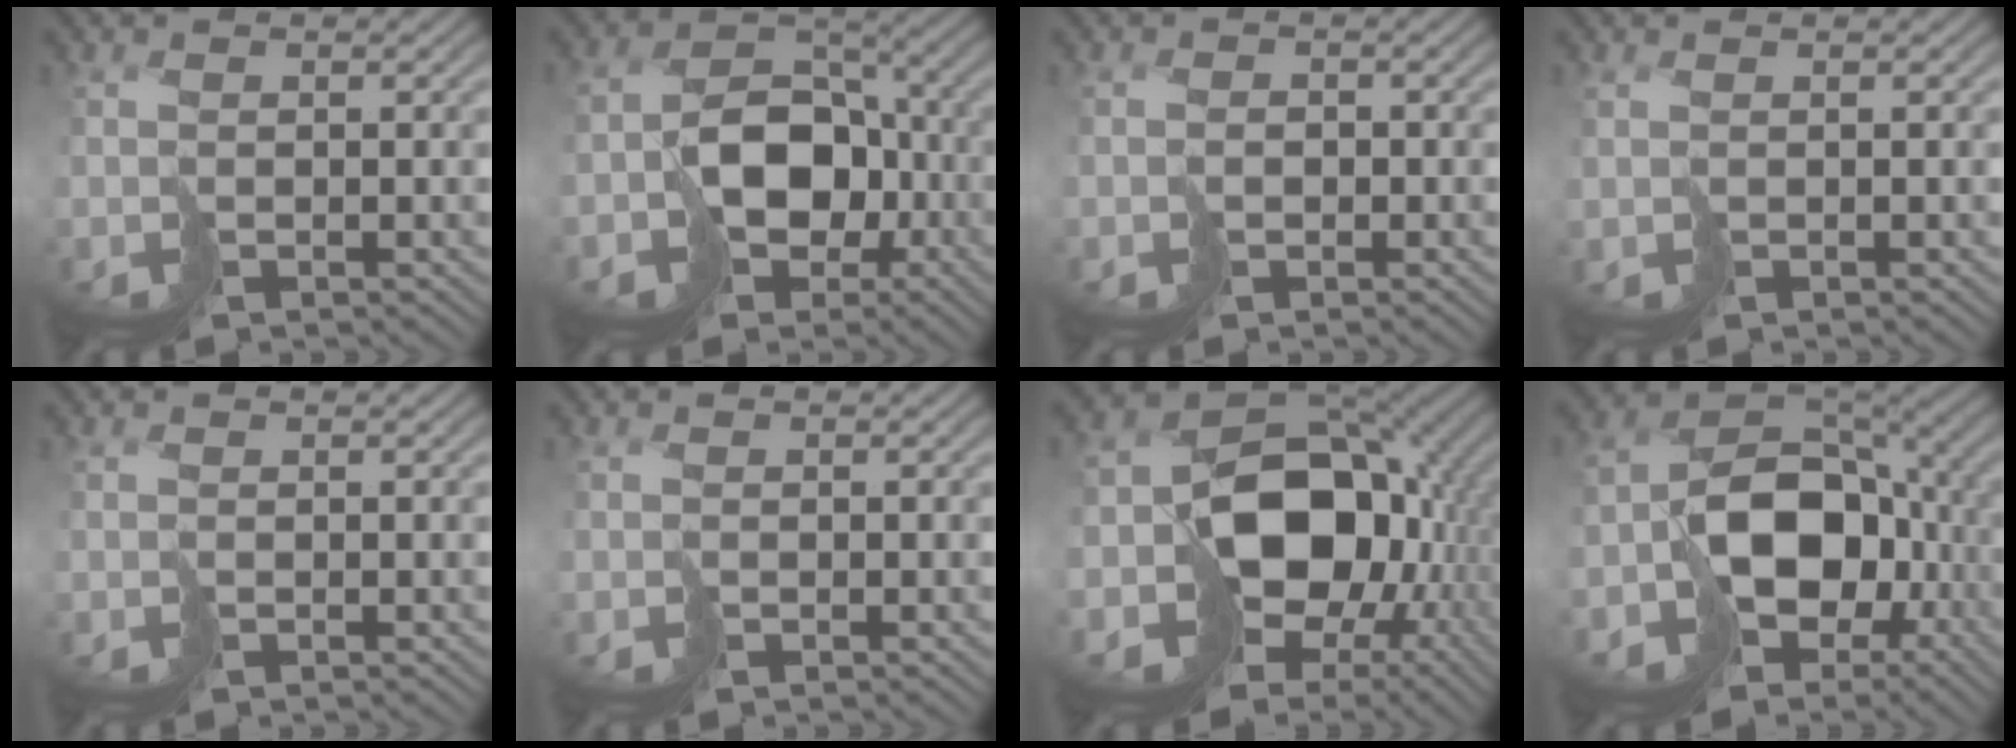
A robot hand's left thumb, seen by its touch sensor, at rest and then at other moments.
{"total": 10.2, "force": [-3.2, 7.3, 6.3], "torque": [-0.117, -0.008, -0.068]}
{"total": 2.8, "force": [-1.4, 2.2, 1.2], "torque": [-0.021, -0.004, -0.027]}
{"total": 0.0}
{"total": 0.0}
{"total": 1.4, "force": [-0.7, 1.0, 0.7], "torque": [-0.016, -0.005, -0.016]}
{"total": 17.5, "force": [-2.8, 13.5, 10.9], "torque": [-0.204, -0.043, -0.024]}
{"total": 14.2, "force": [-4.8, 9.6, 9.3], "torque": [-0.180, -0.022, -0.089]}